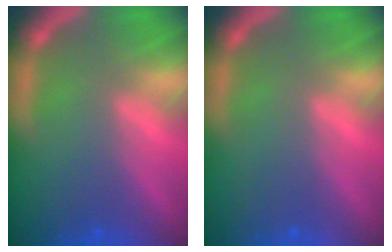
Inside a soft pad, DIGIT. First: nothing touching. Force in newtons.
{"total": 0.0}